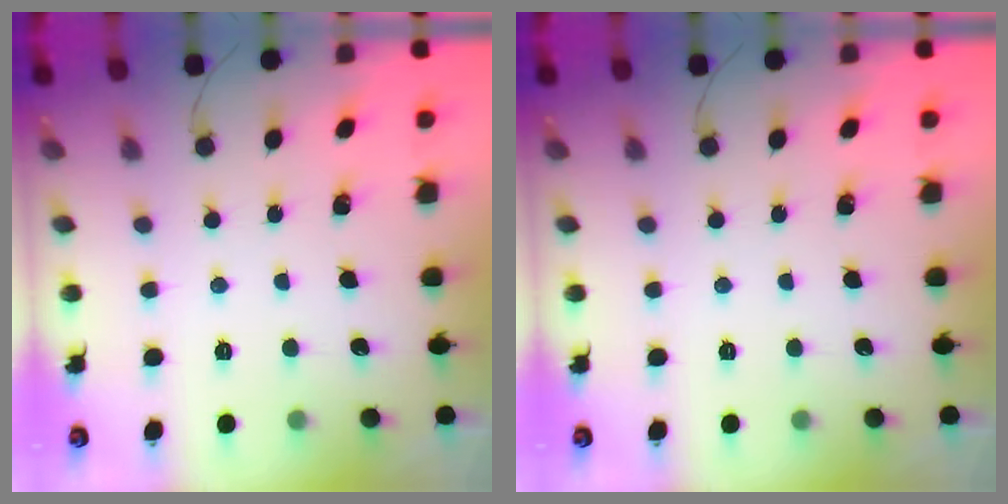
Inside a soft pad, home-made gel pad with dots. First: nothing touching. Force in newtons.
{"total": 0.0}